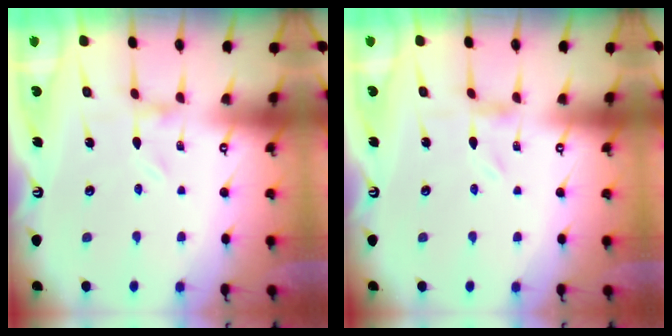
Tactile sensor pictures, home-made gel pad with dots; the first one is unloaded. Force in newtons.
{"total": 0.0}